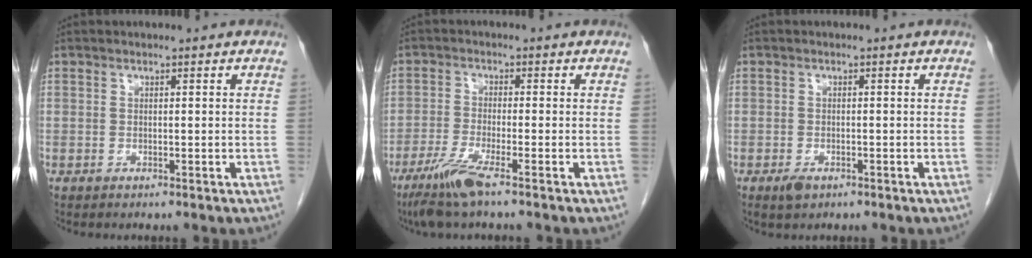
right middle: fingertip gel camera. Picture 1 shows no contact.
{"total": 5.9, "force": [-3.9, -0.1, 4.4], "torque": [-0.096, -0.018, -0.080]}
{"total": 1.9, "force": [-1.1, 1.0, 1.2], "torque": [-0.025, -0.001, -0.013]}